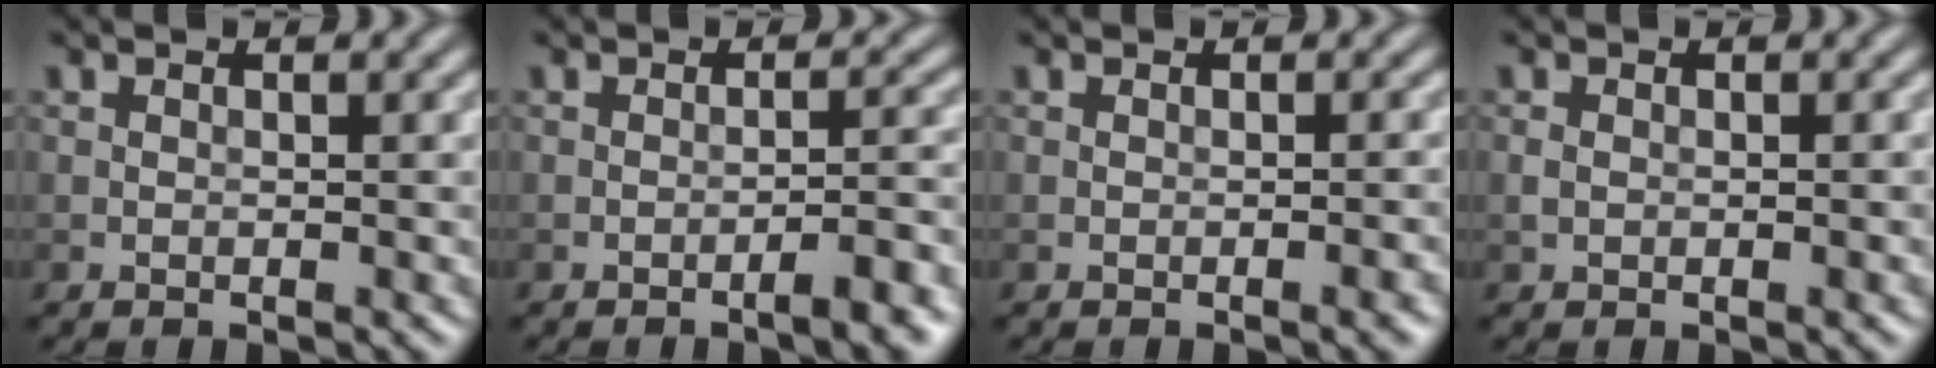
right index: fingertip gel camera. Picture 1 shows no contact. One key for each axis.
{"total": 3.4, "fx": -1.9, "fy": 0.6, "fz": 2.7, "tx": -0.034, "ty": 0.013, "tz": -0.035}
{"total": 1.4, "fx": -0.6, "fy": 0.2, "fz": 1.3, "tx": -0.013, "ty": 0.001, "tz": -0.008}
{"total": 1.0, "fx": -0.2, "fy": 0.7, "fz": 0.8, "tx": -0.014, "ty": 0.000, "tz": -0.004}